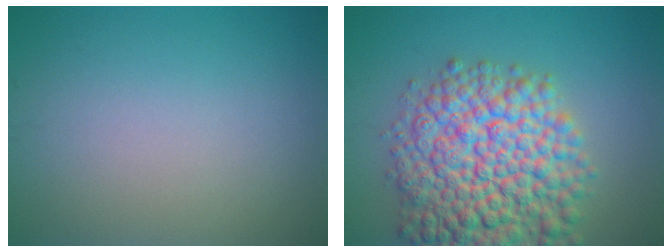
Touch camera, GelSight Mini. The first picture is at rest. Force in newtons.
{"total": 11.7, "press": 11.7, "slide": 0.4}